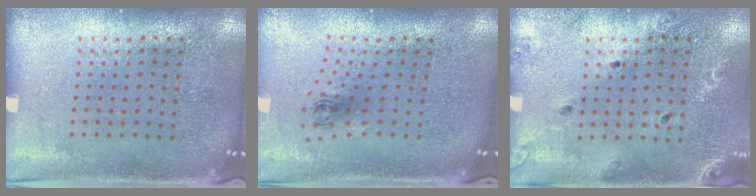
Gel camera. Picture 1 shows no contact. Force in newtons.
{"total": 0.8, "press": 0.4, "slide": 0.8}
{"total": 1.4, "press": 1.4, "slide": 0.1}